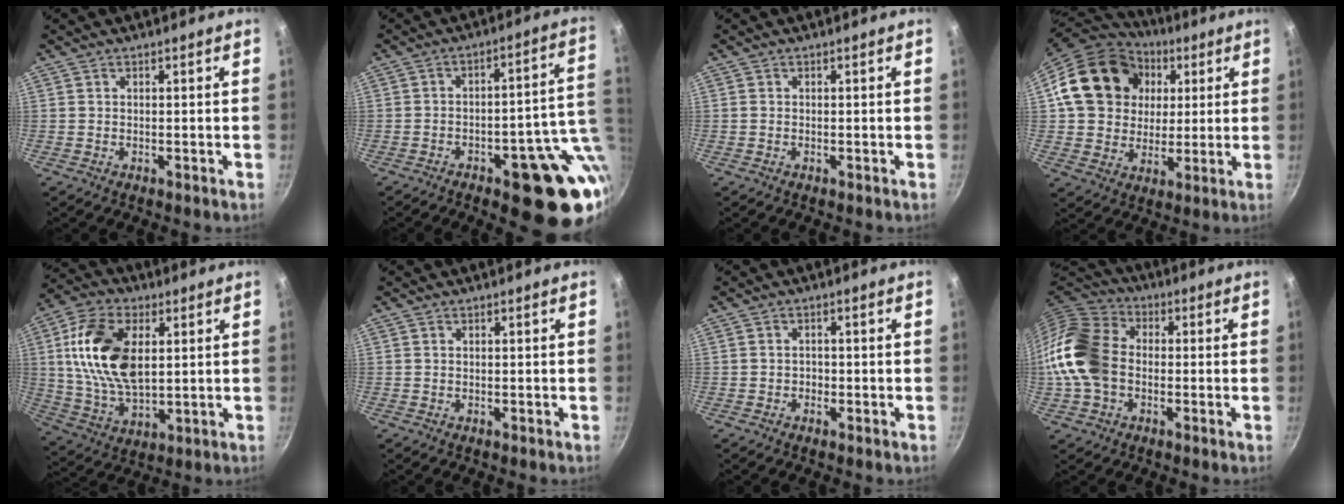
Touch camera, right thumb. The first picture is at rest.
{"total": 18.4, "force": [-4.7, 7.3, 16.3], "torque": [-0.149, 0.023, -0.054]}
{"total": 0.0}
{"total": 20.6, "force": [5.1, 17.0, 10.4], "torque": [-0.170, 0.019, 0.087]}
{"total": 17.6, "force": [3.8, 10.2, 13.9], "torque": [-0.250, -0.008, 0.074]}
{"total": 0.0}
{"total": 1.4, "force": [-0.5, 1.2, 0.6], "torque": [-0.007, 0.003, -0.008]}
{"total": 15.4, "force": [-1.5, 11.6, 10.0], "torque": [-0.182, 0.029, -0.043]}